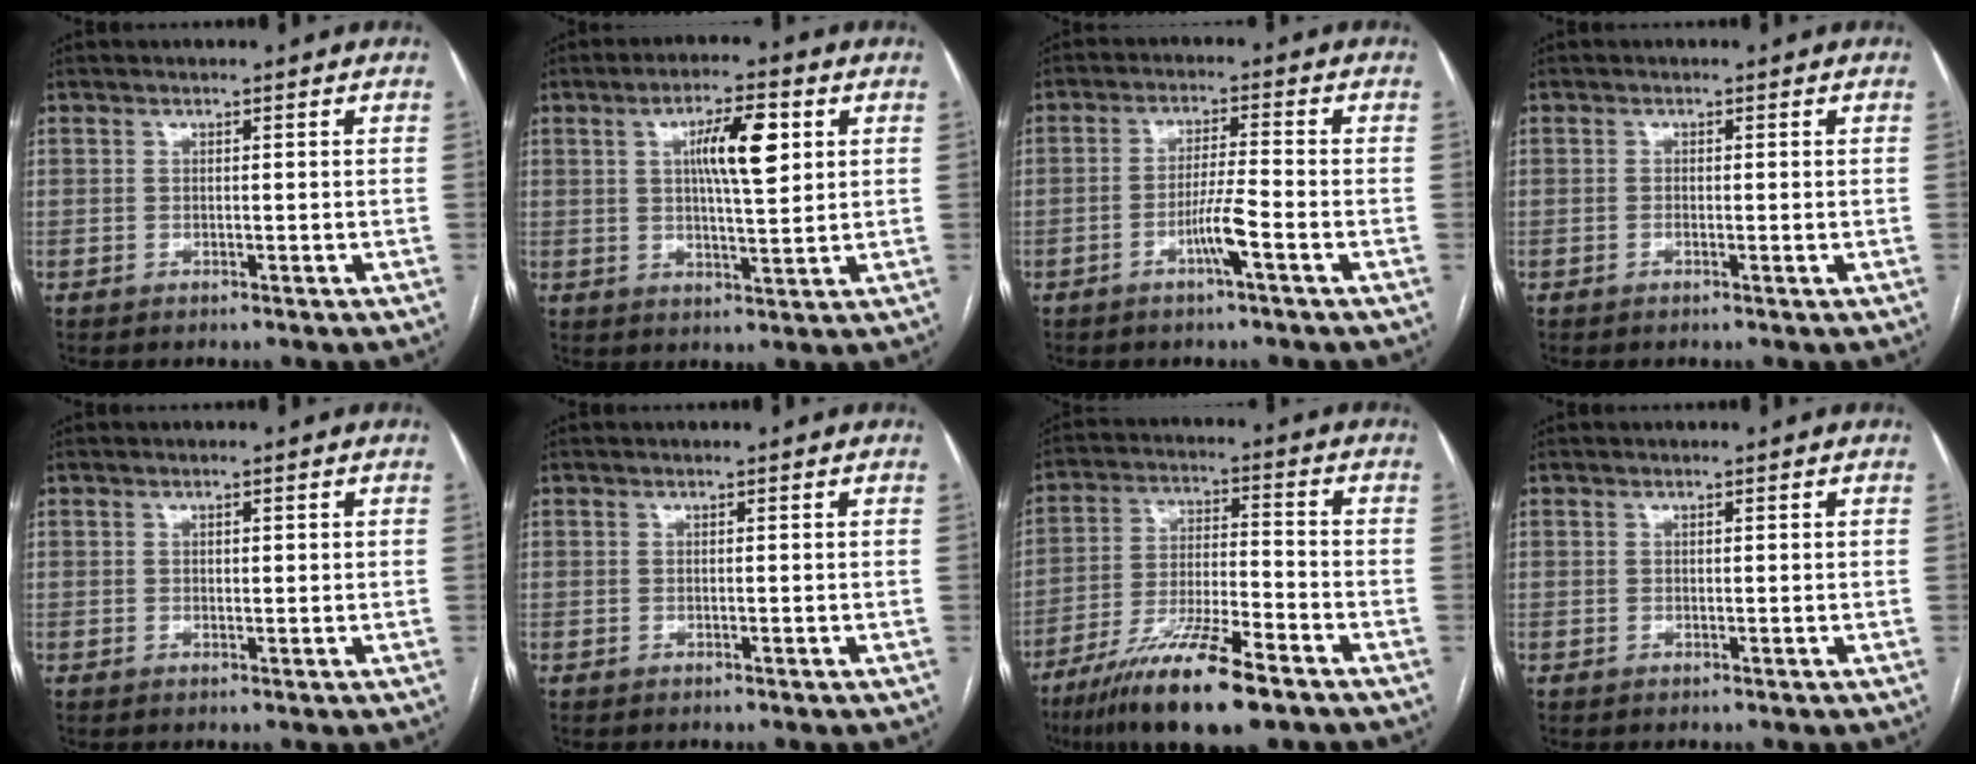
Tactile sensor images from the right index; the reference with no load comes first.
{"total": 8.4, "force": [2.5, 1.7, 7.9], "torque": [-0.133, 0.010, 0.043]}
{"total": 5.0, "force": [-2.3, -0.4, 4.4], "torque": [-0.085, -0.003, -0.045]}
{"total": 0.7, "force": [-0.2, 0.1, 0.7], "torque": [-0.012, 0.000, -0.005]}
{"total": 1.0, "force": [0.3, 0.5, 0.8], "torque": [-0.011, 0.000, 0.005]}
{"total": 0.0}
{"total": 14.7, "force": [-9.7, 2.0, 10.8], "torque": [-0.208, -0.030, -0.172]}
{"total": 0.0}